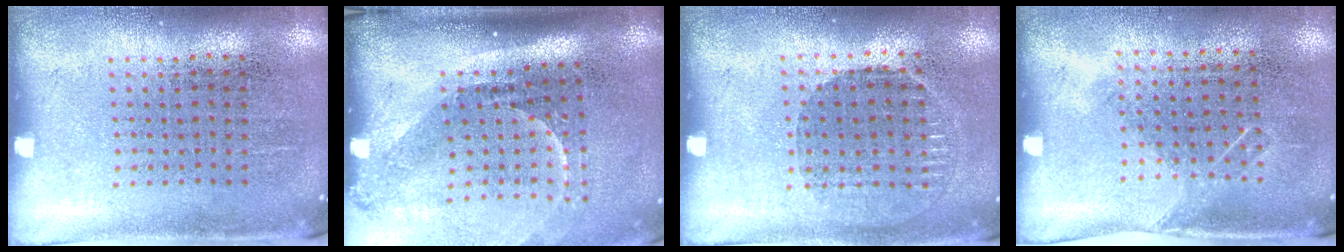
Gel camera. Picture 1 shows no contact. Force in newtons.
{"total": 2.2, "press": 1.5, "slide": 1.6}
{"total": 1.0, "press": 0.9, "slide": 0.4}
{"total": 1.1, "press": 0.8, "slide": 0.7}